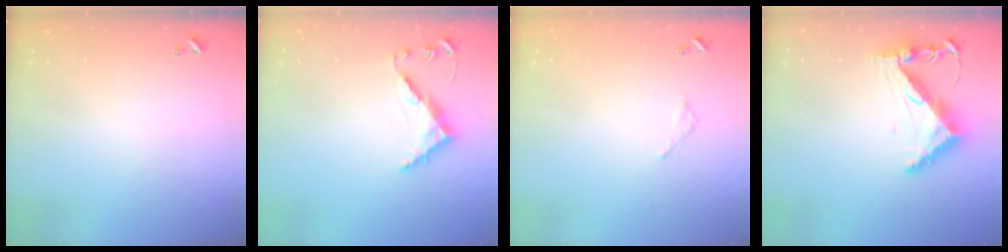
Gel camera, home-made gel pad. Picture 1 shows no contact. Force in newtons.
{"total": 8.2, "press": 8.1, "slide": 0.6}
{"total": 2.1, "press": 2.1, "slide": 0.2}
{"total": 7.8, "press": 7.7, "slide": 1.0}